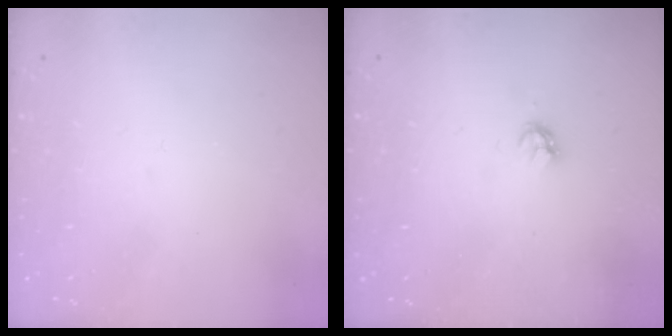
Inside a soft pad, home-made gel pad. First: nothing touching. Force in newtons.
{"total": 2.4, "press": 2.4, "slide": 0.3}